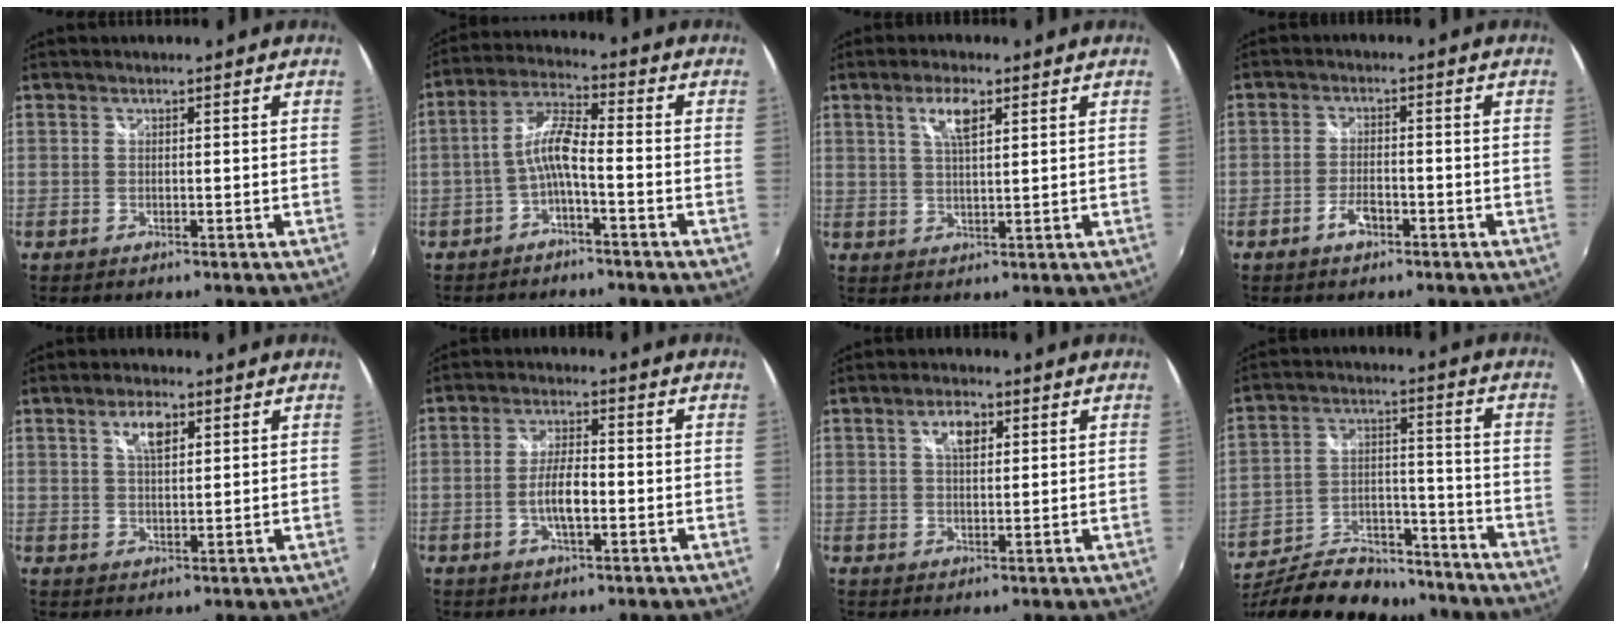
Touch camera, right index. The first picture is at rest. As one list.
[{"total": 6.2, "force": [-2.4, 1.2, 5.6], "torque": [-0.130, 0.016, -0.045]}, {"total": 4.9, "force": [2.3, 1.5, 4.0], "torque": [-0.073, 0.005, 0.042]}, {"total": 3.6, "force": [-2.2, 1.6, 2.3], "torque": [-0.054, 0.001, -0.041]}, {"total": 4.7, "force": [2.1, 1.9, 3.7], "torque": [-0.064, 0.007, 0.037]}, {"total": 5.7, "force": [-1.6, 1.8, 5.1], "torque": [-0.100, 0.001, -0.027]}, {"total": 4.1, "force": [1.6, 2.1, 3.2], "torque": [-0.052, 0.009, 0.027]}, {"total": 23.6, "force": [-19.6, 9.3, 9.3], "torque": [-0.188, 0.020, -0.284]}]